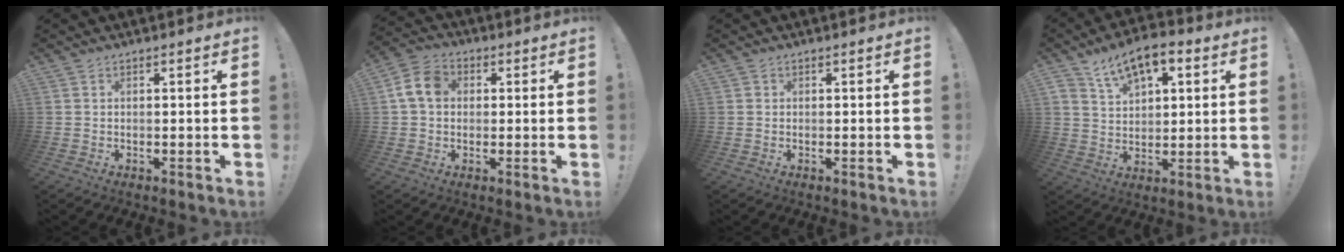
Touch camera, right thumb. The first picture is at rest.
{"total": 8.8, "force": [1.7, 6.7, 5.4], "torque": [-0.096, 0.016, 0.036]}
{"total": 0.5, "force": [0.1, 0.5, -0.1], "torque": [0.000, 0.002, 0.003]}
{"total": 10.6, "force": [6.1, 6.0, 6.3], "torque": [-0.096, -0.026, 0.114]}